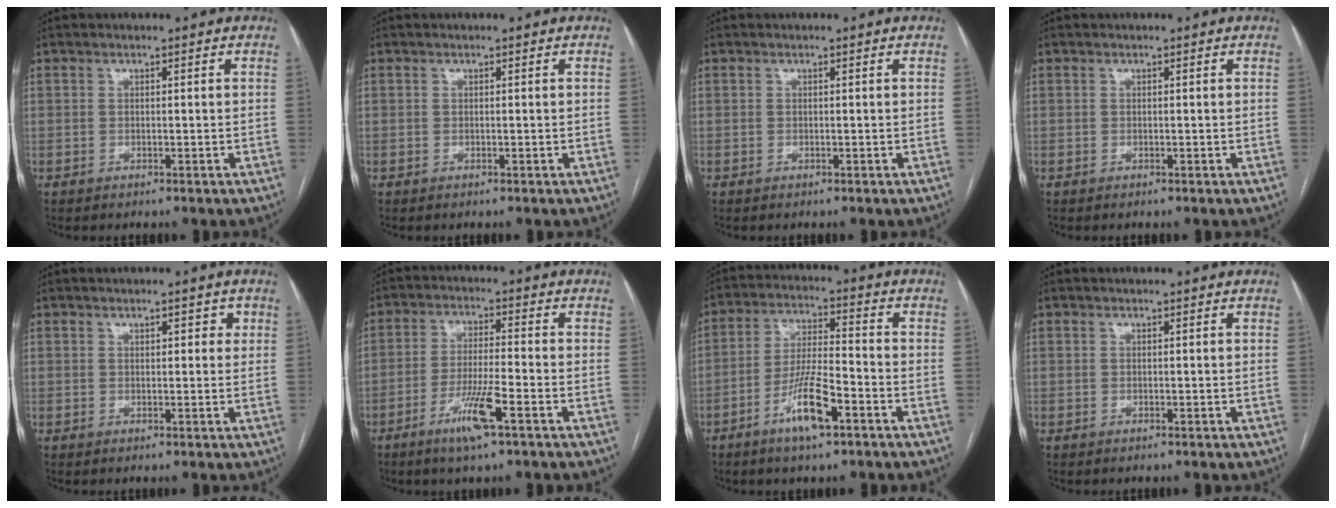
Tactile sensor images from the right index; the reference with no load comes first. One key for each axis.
{"total": 0.0}
{"total": 0.0}
{"total": 0.0}
{"total": 2.1, "fx": 1.0, "fy": 1.0, "fz": 1.5, "tx": -0.015, "ty": 0.003, "tz": 0.013}
{"total": 7.5, "fx": -4.0, "fy": 0.2, "fz": 6.4, "tx": -0.124, "ty": -0.011, "tz": -0.075}
{"total": 9.2, "fx": -4.8, "fy": 1.5, "fz": 7.7, "tx": -0.153, "ty": -0.004, "tz": -0.087}
{"total": 0.0}